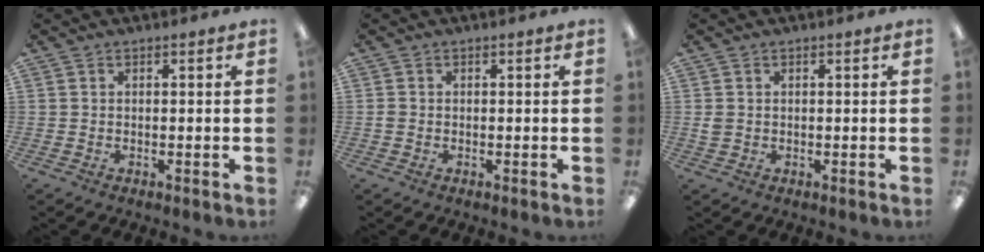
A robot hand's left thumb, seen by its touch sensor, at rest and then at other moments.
{"total": 0.8, "force": [-0.2, 0.7, 0.4], "torque": [-0.006, 0.003, -0.006]}
{"total": 1.6, "force": [0.2, 1.3, 0.8], "torque": [-0.016, 0.005, 0.003]}